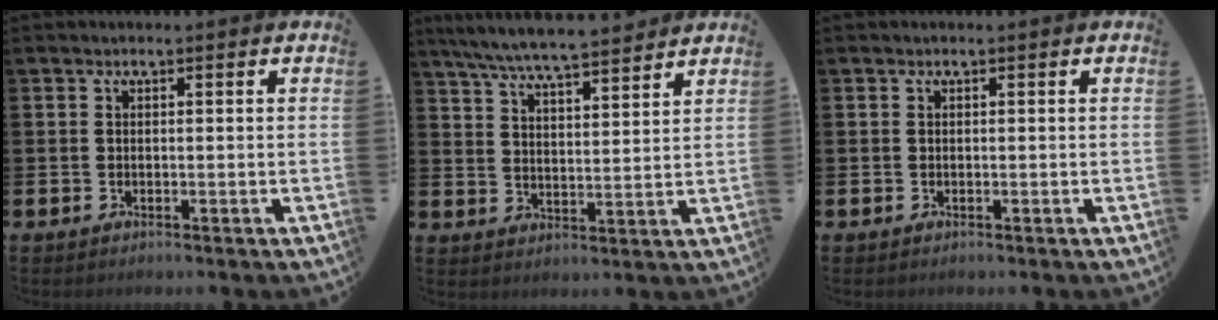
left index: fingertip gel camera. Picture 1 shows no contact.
{"total": 7.0, "force": [6.8, 0.4, 2.0], "torque": [-0.062, -0.036, 0.121]}
{"total": 0.0}